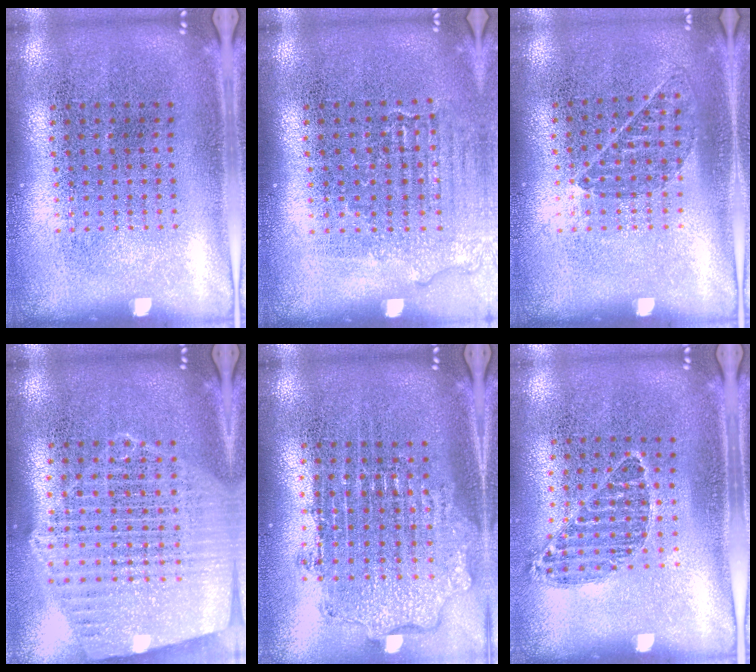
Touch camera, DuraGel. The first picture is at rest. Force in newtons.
{"total": 1.1, "press": 1.1, "slide": 0.2}
{"total": 0.9, "press": 0.7, "slide": 0.6}
{"total": 1.8, "press": 1.7, "slide": 0.6}
{"total": 1.9, "press": 1.5, "slide": 1.2}
{"total": 0.9, "press": 0.7, "slide": 0.5}